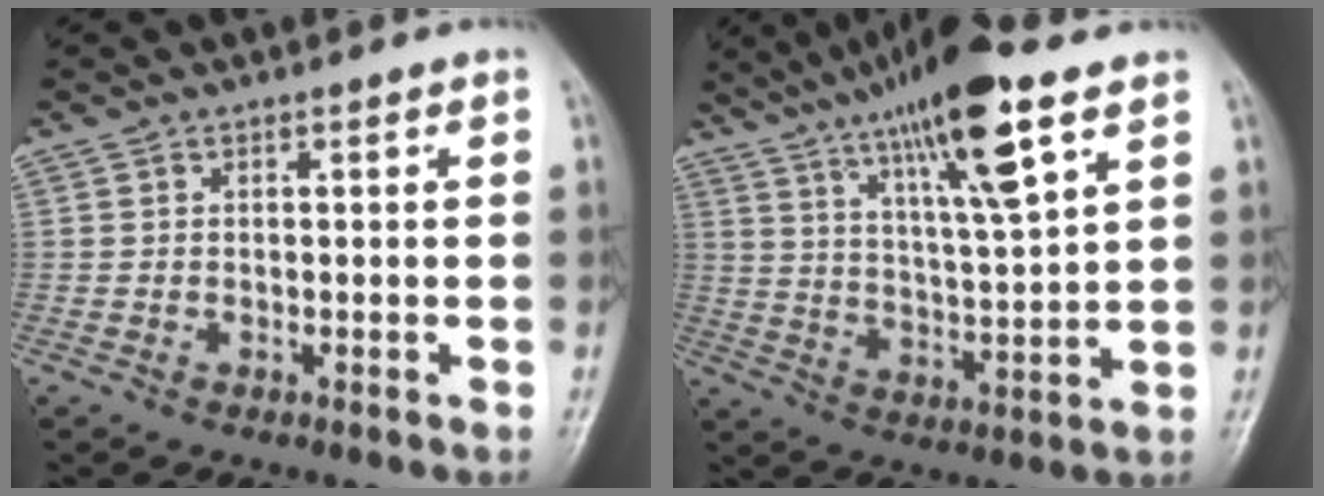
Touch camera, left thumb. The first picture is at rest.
{"total": 17.6, "force": [10.4, 2.7, 13.9], "torque": [-0.229, -0.036, 0.180]}